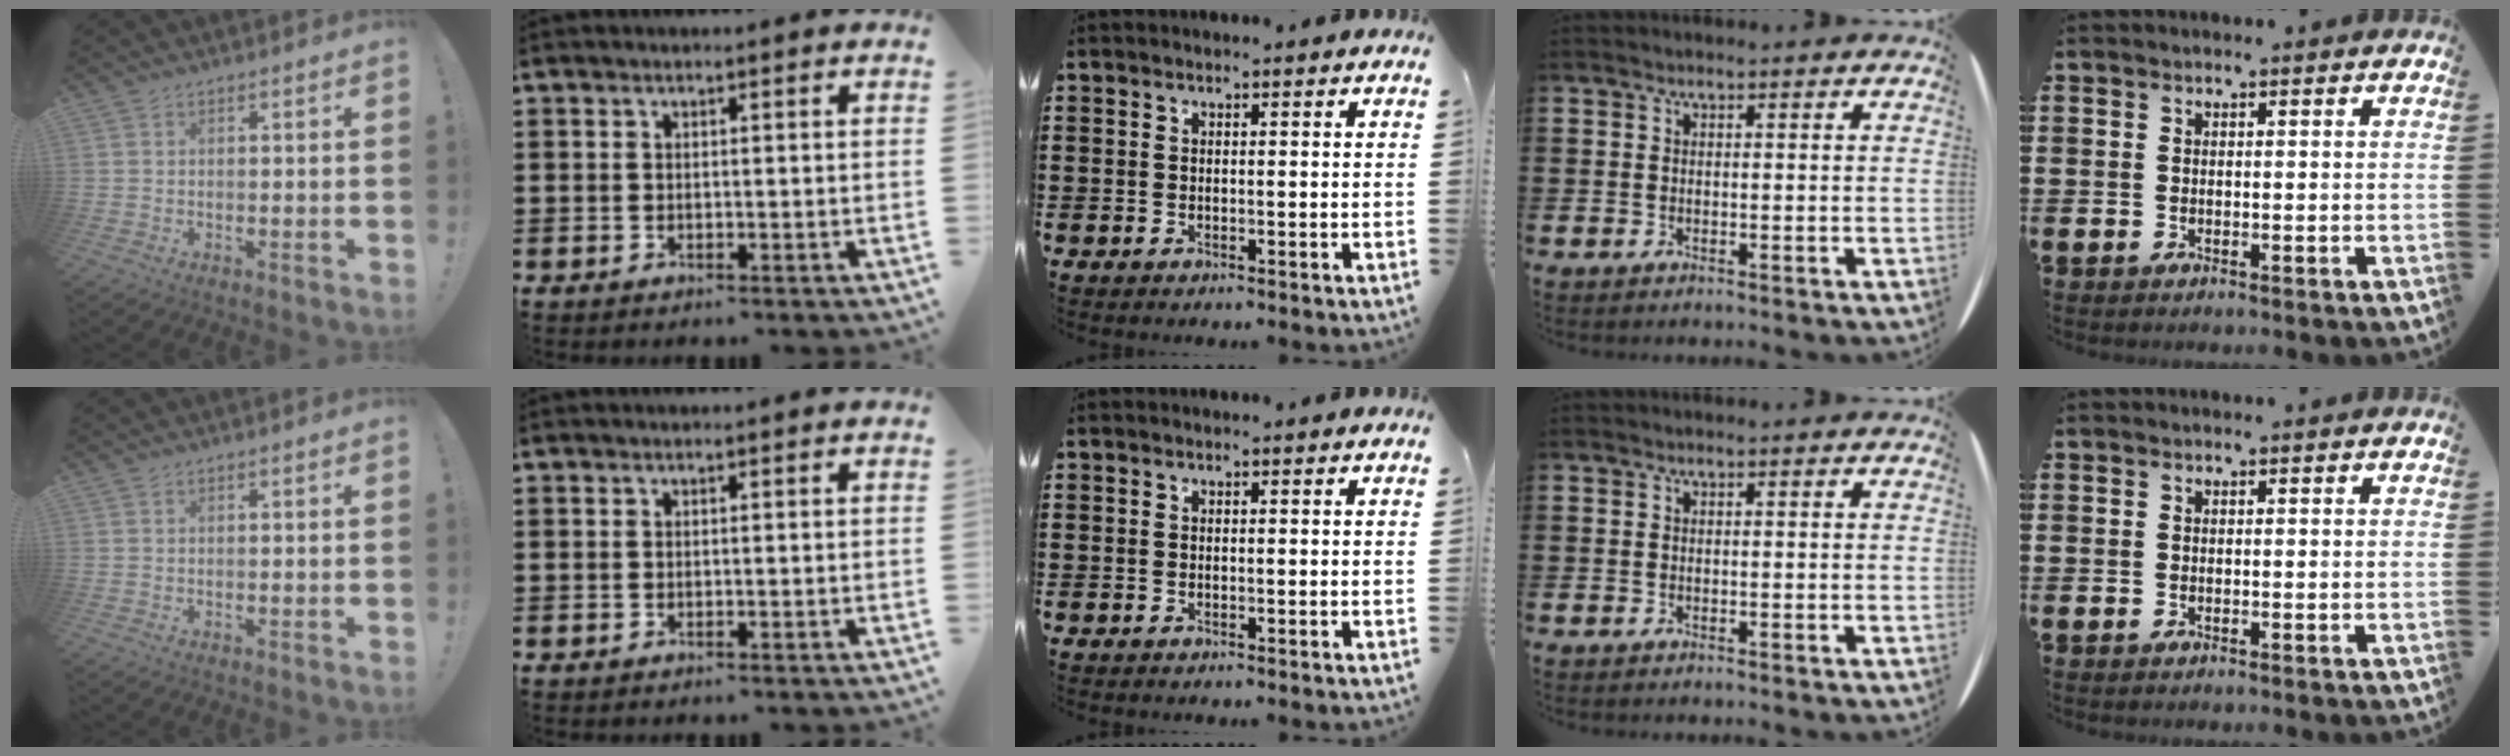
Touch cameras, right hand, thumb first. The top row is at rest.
{}